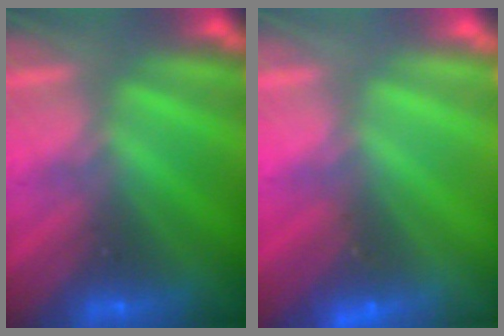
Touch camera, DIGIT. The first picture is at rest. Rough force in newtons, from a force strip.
{"total": 2.3}